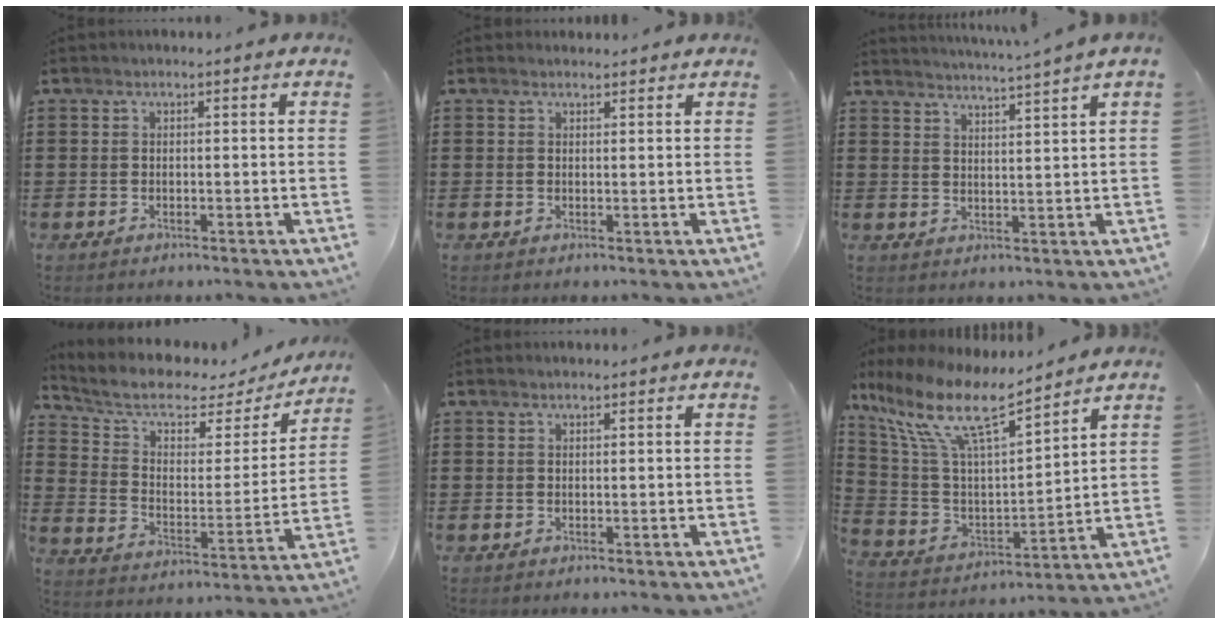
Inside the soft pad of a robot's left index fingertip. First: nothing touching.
{"total": 1.1, "force": [1.1, 0.3, 0.1], "torque": [-0.004, 0.002, 0.022]}
{"total": 3.1, "force": [2.9, -1.1, 0.5], "torque": [-0.018, -0.020, 0.048]}
{"total": 6.7, "force": [5.2, 2.6, 3.3], "torque": [-0.092, -0.033, 0.086]}
{"total": 0.0}
{"total": 12.3, "force": [8.6, 2.9, 8.3], "torque": [-0.204, -0.058, 0.143]}